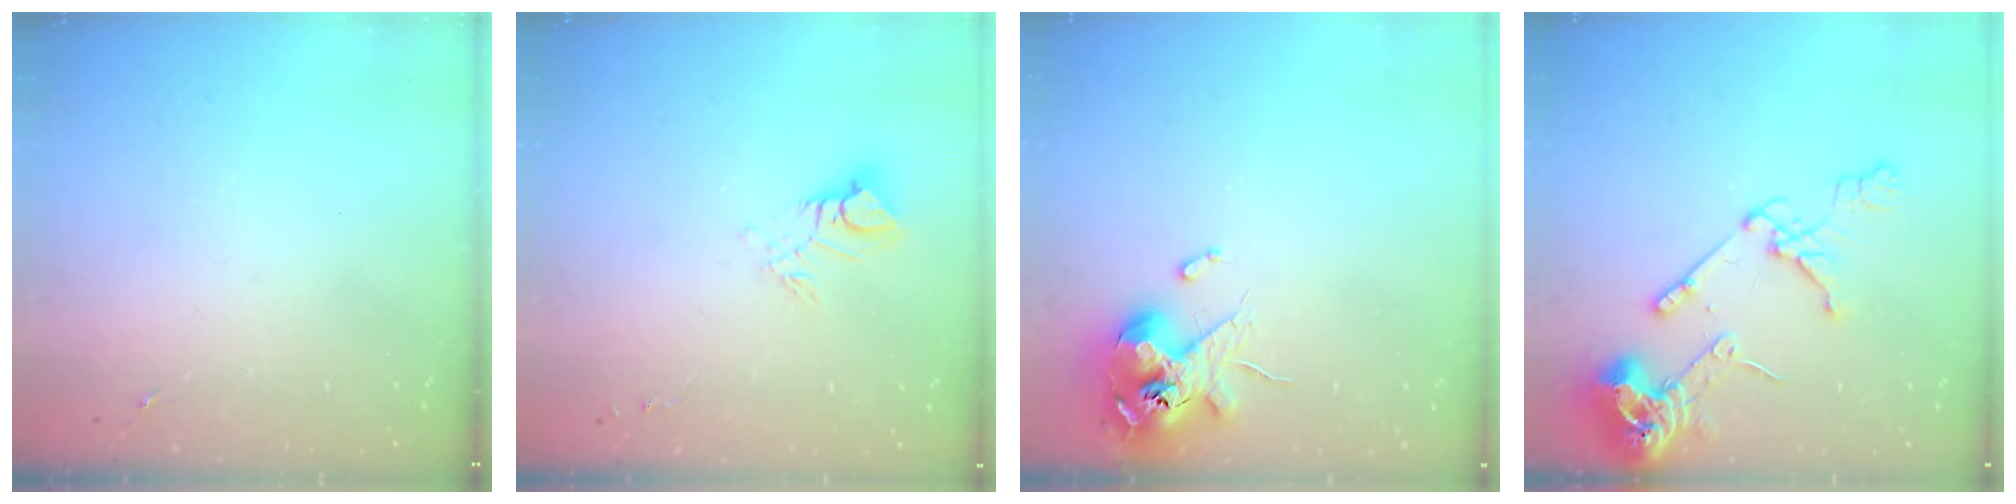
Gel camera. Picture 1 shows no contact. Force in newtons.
{"total": 8.6, "press": 8.6, "slide": 0.9}
{"total": 12.1, "press": 12.0, "slide": 2.0}
{"total": 15.7, "press": 15.6, "slide": 2.0}